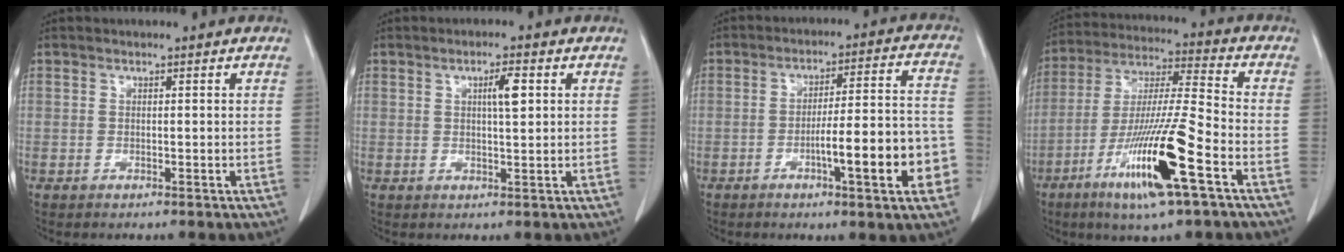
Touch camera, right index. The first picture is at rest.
{"total": 3.4, "force": [1.0, 0.5, 3.2], "torque": [-0.054, 0.001, 0.015]}
{"total": 13.5, "force": [-4.6, 1.7, 12.6], "torque": [-0.171, 0.020, -0.064]}
{"total": 17.3, "force": [-7.8, 0.5, 15.4], "torque": [-0.313, -0.026, -0.144]}